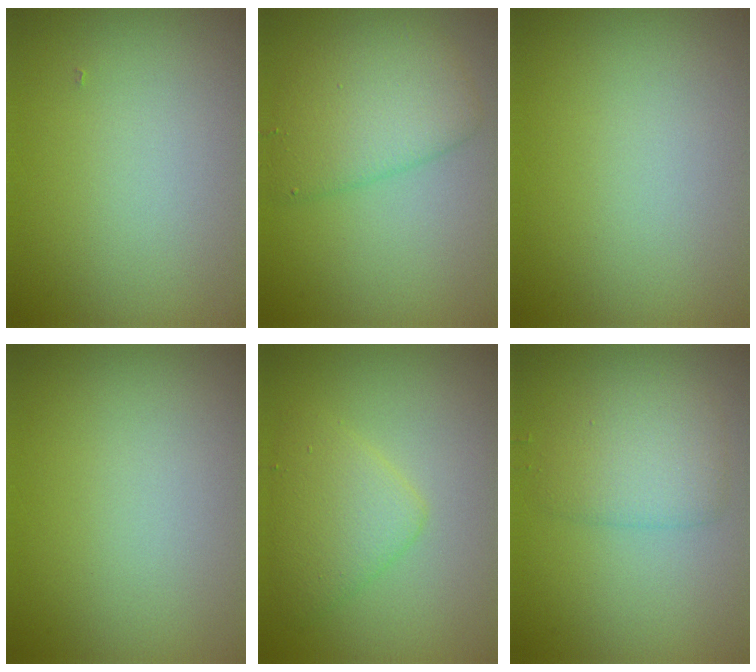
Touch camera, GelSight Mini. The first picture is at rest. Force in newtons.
{"total": 4.4, "press": 4.4, "slide": 0.0}
{"total": 0.0}
{"total": 0.0}
{"total": 3.1, "press": 3.1, "slide": 0.0}
{"total": 2.9, "press": 2.9, "slide": 0.1}